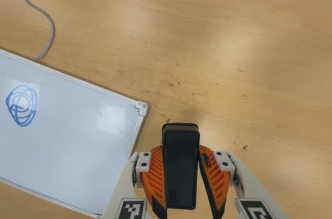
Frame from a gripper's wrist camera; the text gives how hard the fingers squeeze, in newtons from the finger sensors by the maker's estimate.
{"total": 7.0, "left": 5.0, "right": 8.9}